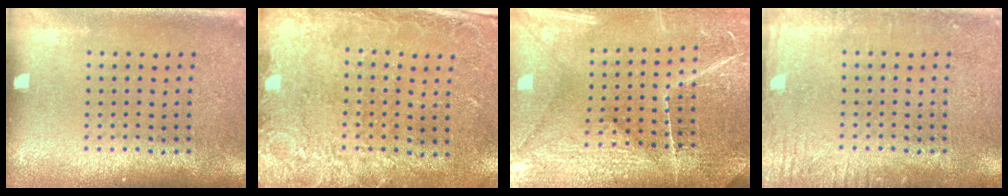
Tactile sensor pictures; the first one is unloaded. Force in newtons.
{"total": 2.7, "press": 2.0, "slide": 1.8}
{"total": 3.8, "press": 3.7, "slide": 1.1}
{"total": 2.3, "press": 2.2, "slide": 0.3}